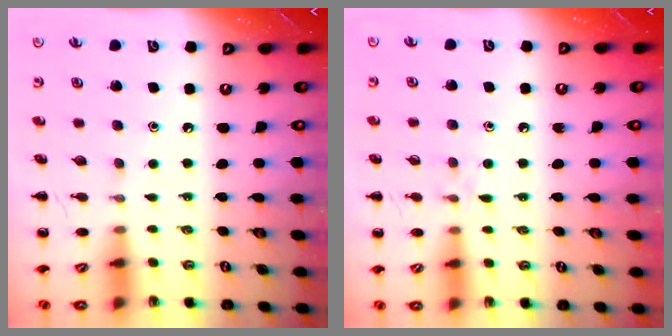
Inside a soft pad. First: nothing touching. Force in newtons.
{"total": 5.8, "press": 5.4, "slide": 2.3}